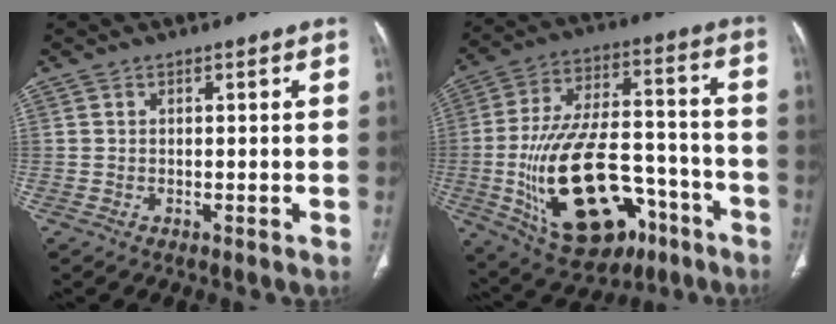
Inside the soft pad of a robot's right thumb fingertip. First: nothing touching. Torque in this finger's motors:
{"motor_torque": [3.10, 1.91, 2.45, -0.32, 0.77]}